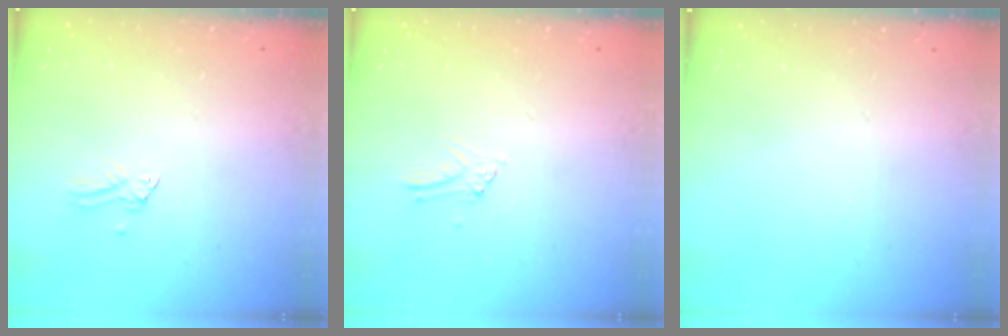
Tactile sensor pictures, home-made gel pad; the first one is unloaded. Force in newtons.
{"total": 4.2, "press": 4.2, "slide": 0.4}
{"total": 0.0}